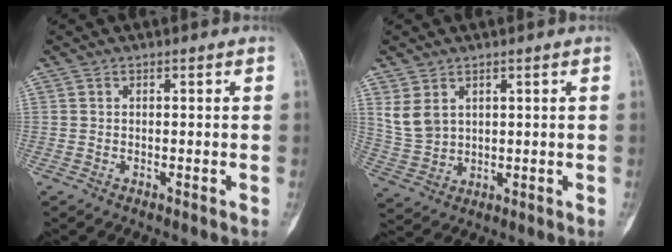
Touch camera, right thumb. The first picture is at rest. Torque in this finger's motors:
{"motor_torque": [0.00, 0.00, 0.10, -0.07, 0.01]}